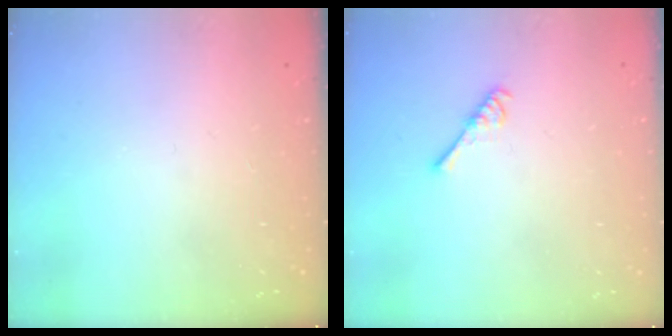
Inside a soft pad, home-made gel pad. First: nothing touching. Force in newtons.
{"total": 3.8, "press": 3.7, "slide": 0.6}